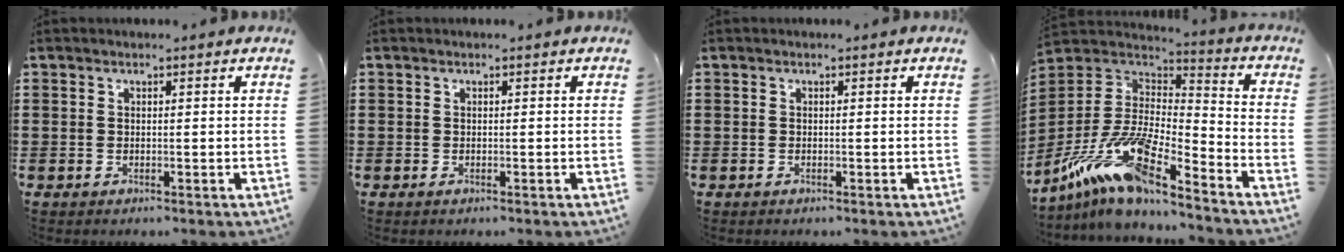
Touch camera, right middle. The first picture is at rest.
{"total": 0.0}
{"total": 0.0}
{"total": 14.4, "force": [-10.4, 3.2, 9.4], "torque": [-0.212, 0.003, -0.207]}